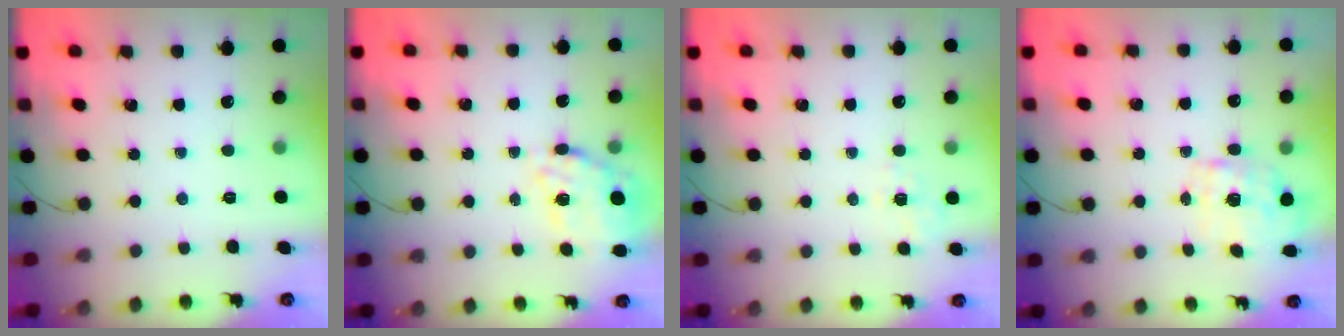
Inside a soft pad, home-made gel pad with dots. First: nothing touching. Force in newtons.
{"total": 17.5, "press": 17.2, "slide": 3.4}
{"total": 1.6, "press": 0.1, "slide": 1.6}
{"total": 2.3, "press": 2.3, "slide": 0.5}